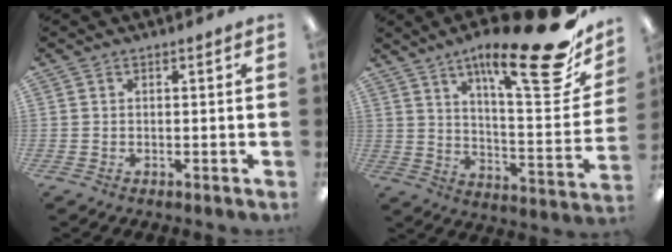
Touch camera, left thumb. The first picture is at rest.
{"total": 24.6, "force": [15.5, 6.6, 17.9], "torque": [-0.257, -0.105, 0.244]}